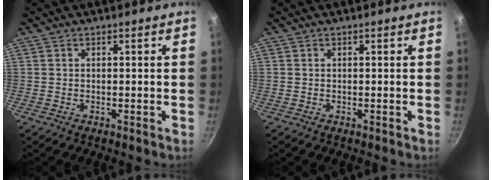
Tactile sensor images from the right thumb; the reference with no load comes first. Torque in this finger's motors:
{"motor_torque": [-0.01, 0.00, 0.17, 0.03, 0.00]}